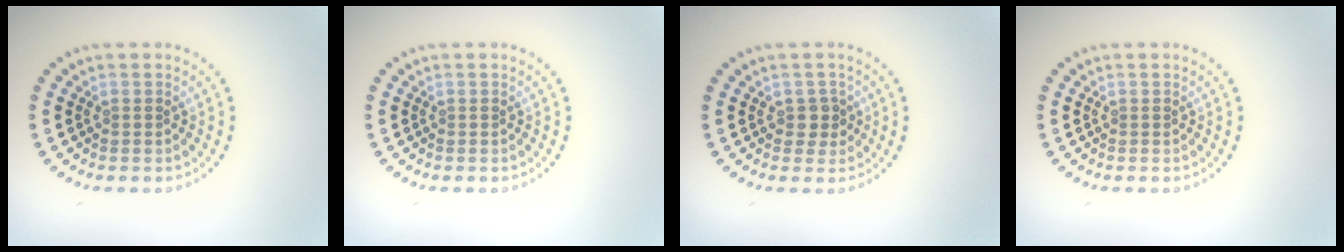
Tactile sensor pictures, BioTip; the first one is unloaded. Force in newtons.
{"total": 0.0}
{"total": 1.5, "press": 1.4, "slide": 0.6}
{"total": 0.0}